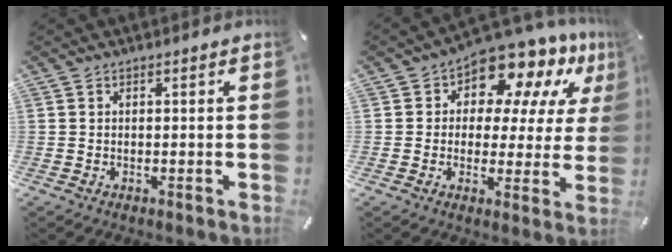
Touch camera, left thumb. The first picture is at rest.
{"total": 11.6, "force": [8.6, 5.9, 5.2], "torque": [-0.088, -0.073, 0.150]}